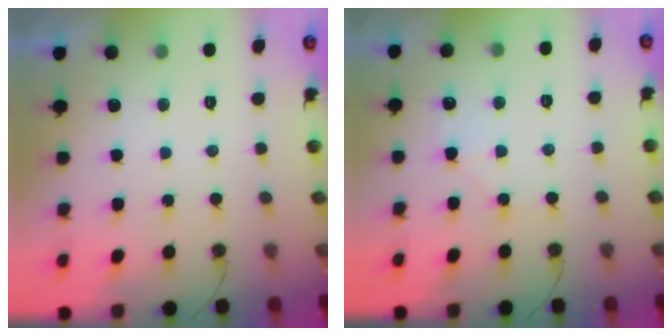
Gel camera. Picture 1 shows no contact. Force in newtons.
{"total": 6.0, "press": 6.0, "slide": 0.8}